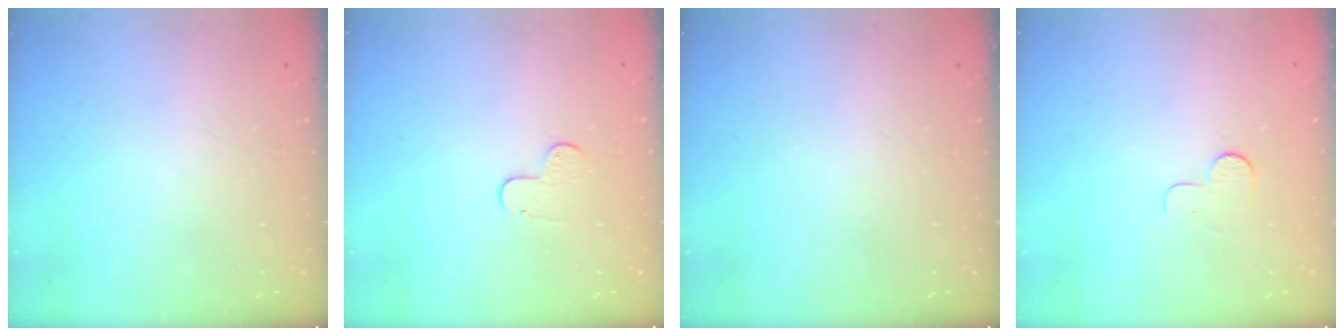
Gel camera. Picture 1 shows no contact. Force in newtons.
{"total": 5.5, "press": 5.5, "slide": 0.5}
{"total": 0.0}
{"total": 3.6, "press": 3.6, "slide": 0.3}